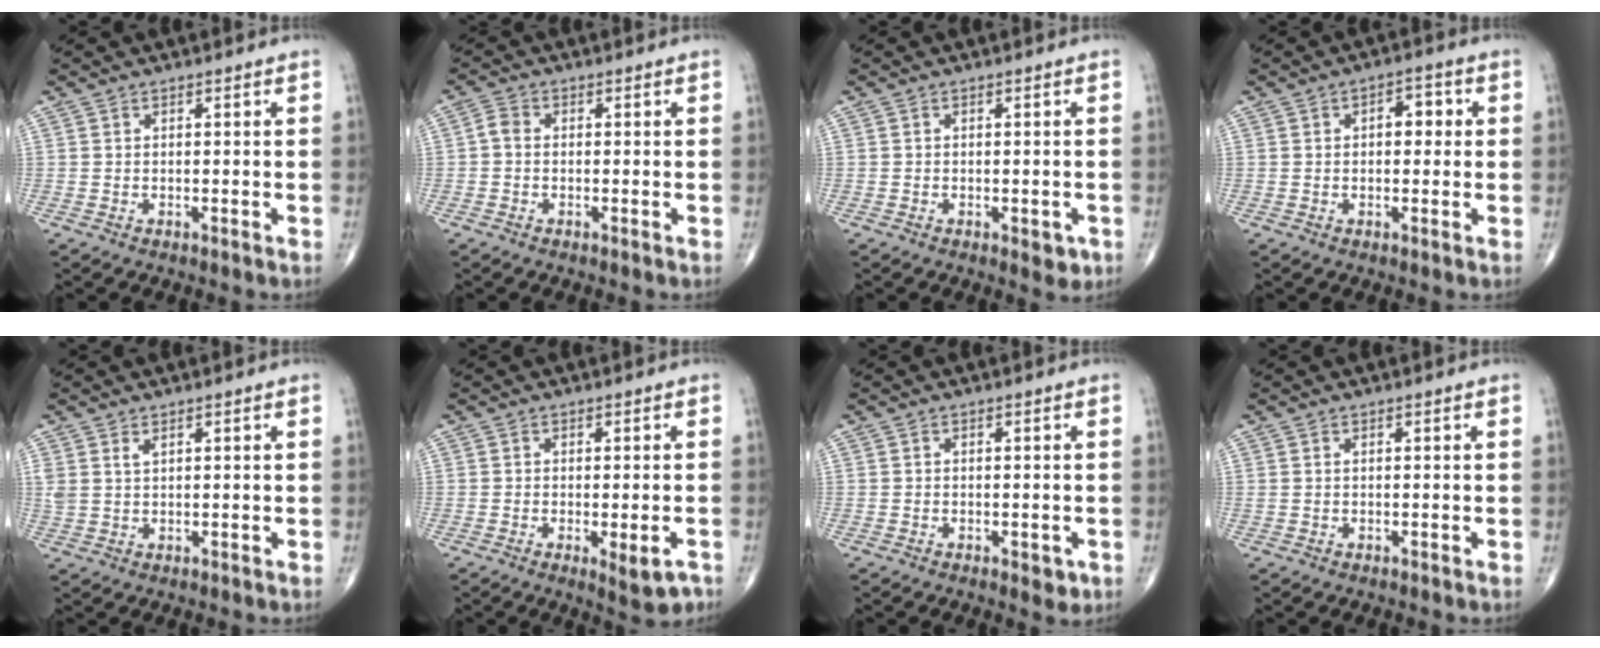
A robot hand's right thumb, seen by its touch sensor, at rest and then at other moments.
{"total": 2.0, "force": [-0.3, 1.5, 1.4], "torque": [-0.024, 0.006, -0.014]}
{"total": 2.7, "force": [-1.1, 1.4, 2.1], "torque": [-0.013, 0.000, -0.012]}
{"total": 4.5, "force": [0.6, 2.6, 3.6], "torque": [-0.032, 0.012, 0.003]}
{"total": 2.2, "force": [1.3, 1.0, 1.4], "torque": [-0.033, 0.001, 0.035]}
{"total": 5.3, "force": [-2.1, 1.8, 4.5], "torque": [-0.056, -0.003, -0.023]}
{"total": 2.4, "force": [-0.9, 1.3, 1.8], "torque": [-0.011, 0.000, -0.010]}
{"total": 0.0}